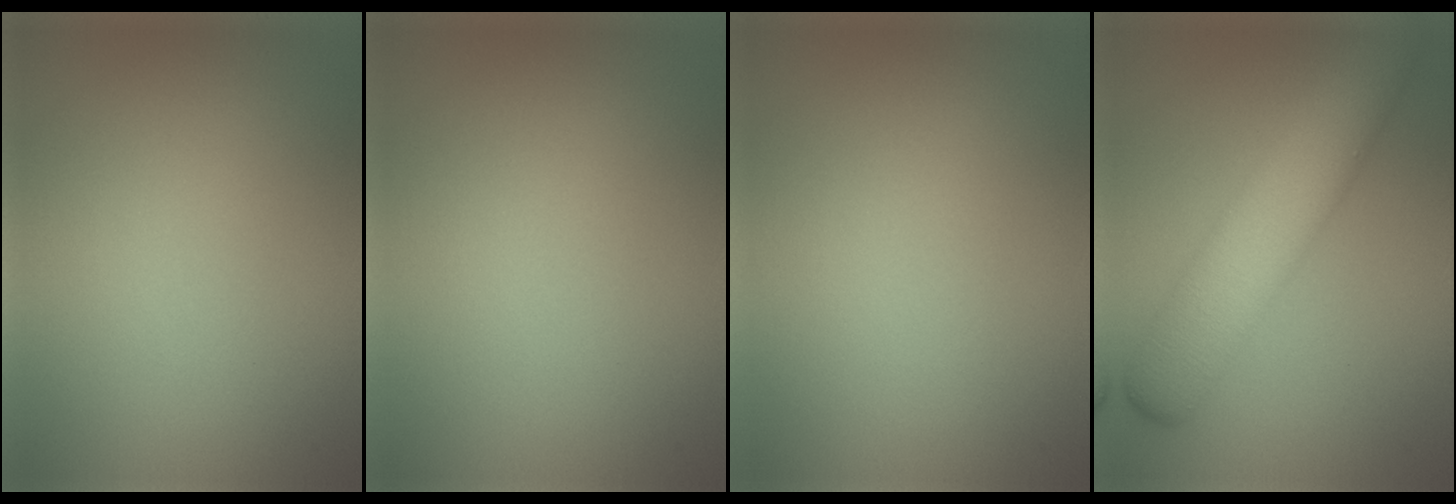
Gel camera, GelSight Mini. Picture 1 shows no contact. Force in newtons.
{"total": 0.0}
{"total": 0.0}
{"total": 7.0, "press": 6.9, "slide": 0.2}